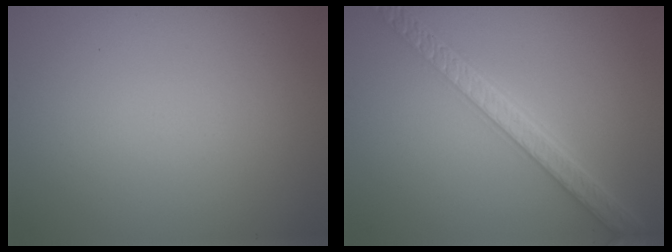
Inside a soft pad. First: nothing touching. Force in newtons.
{"total": 4.8, "press": 4.1, "slide": 2.4}